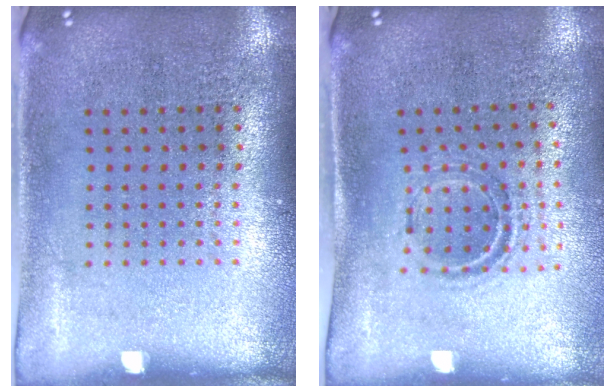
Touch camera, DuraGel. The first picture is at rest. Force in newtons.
{"total": 1.0, "press": 0.9, "slide": 0.3}